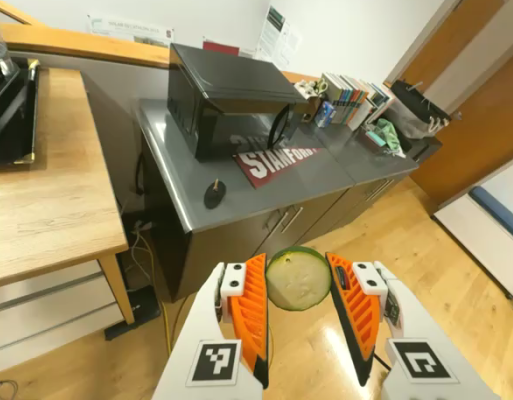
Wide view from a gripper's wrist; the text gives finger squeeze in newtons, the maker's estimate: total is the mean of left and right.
{"total": 9.4, "left": 9.9, "right": 9.0}